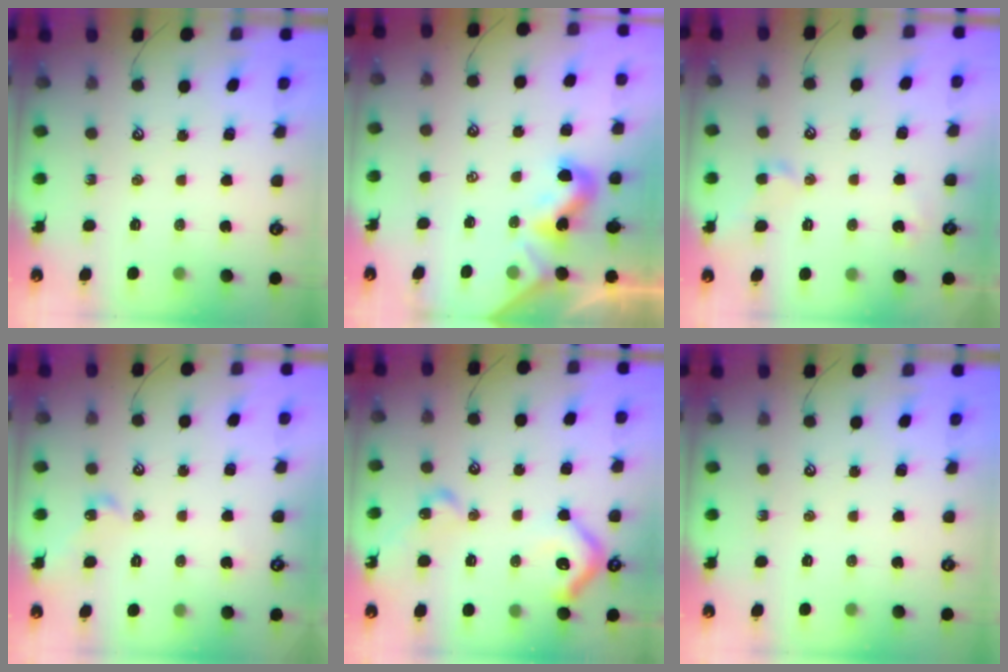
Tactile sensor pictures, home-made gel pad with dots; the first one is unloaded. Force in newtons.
{"total": 1.8, "press": 1.8, "slide": 0.5}
{"total": 2.3, "press": 2.2, "slide": 0.6}
{"total": 3.4, "press": 3.3, "slide": 0.6}
{"total": 12.2, "press": 12.1, "slide": 1.7}
{"total": 0.0}